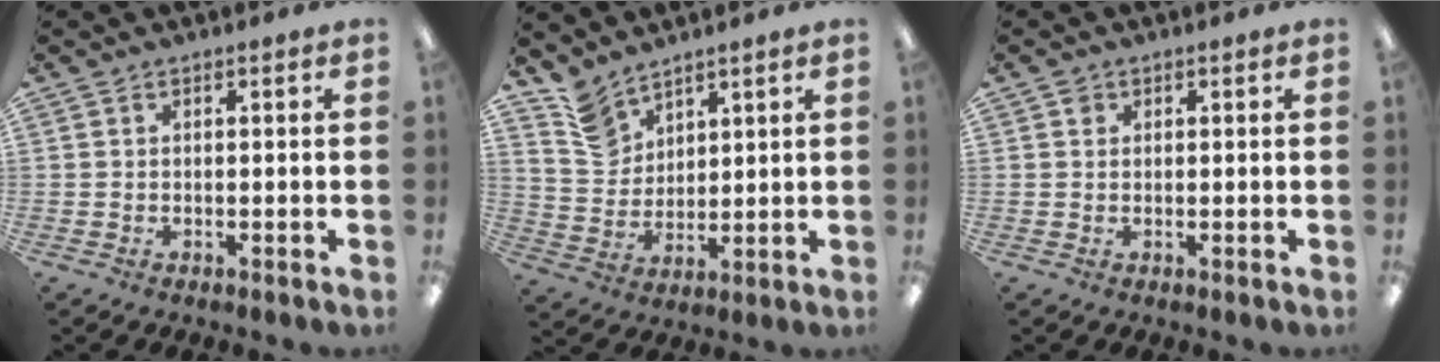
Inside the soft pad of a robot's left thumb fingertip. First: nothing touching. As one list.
[{"total": 8.4, "force": [6.7, 4.7, 1.7], "torque": [-0.040, -0.033, 0.131]}, {"total": 1.1, "force": [0.6, 0.9, 0.2], "torque": [0.003, 0.000, 0.010]}]